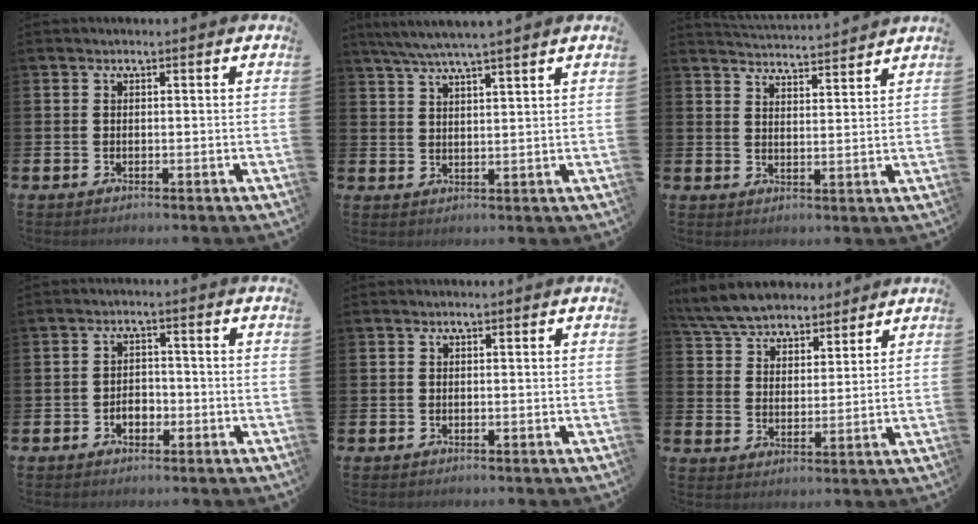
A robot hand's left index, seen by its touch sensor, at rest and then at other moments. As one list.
[{"total": 5.0, "force": [4.7, -0.4, 1.8], "torque": [-0.057, -0.012, 0.085]}, {"total": 4.3, "force": [4.3, -0.2, -0.2], "torque": [-0.008, -0.036, 0.076]}, {"total": 2.5, "force": [-1.0, 1.8, 1.4], "torque": [-0.021, 0.002, -0.025]}, {"total": 0.0}, {"total": 6.8, "force": [6.4, 2.0, 0.7], "torque": [-0.051, -0.026, 0.119]}]